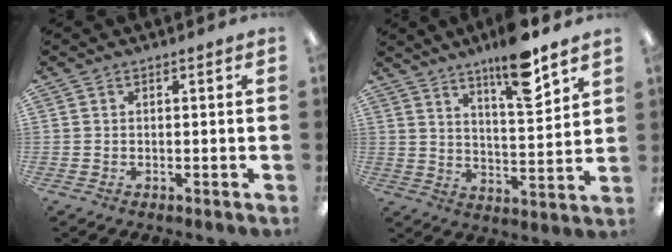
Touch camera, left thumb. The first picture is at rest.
{"total": 13.1, "force": [9.8, 2.9, 8.3], "torque": [-0.120, -0.059, 0.160]}